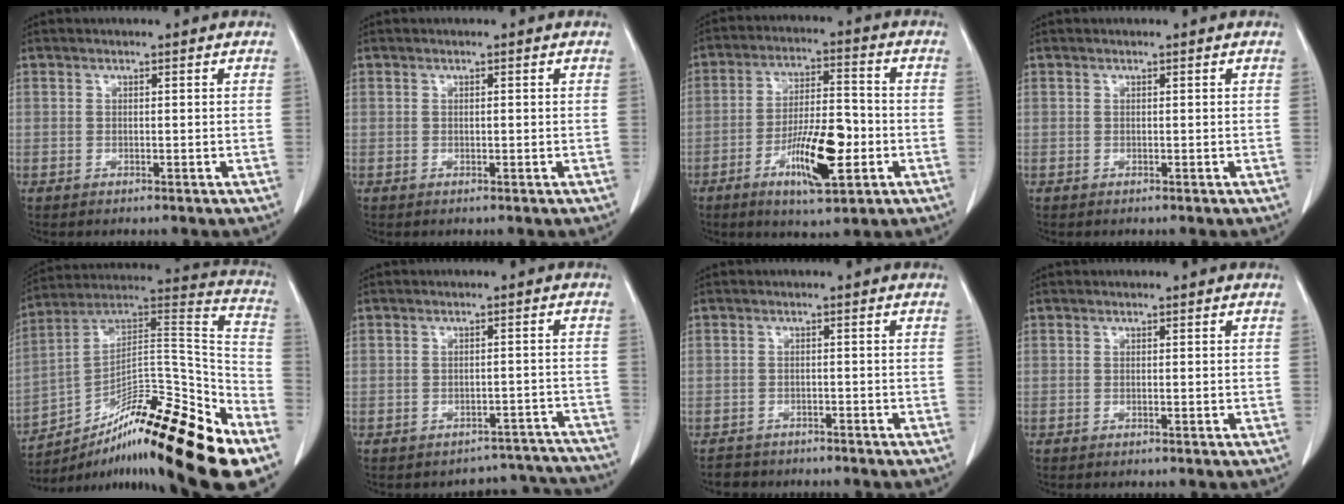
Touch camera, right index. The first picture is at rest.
{"total": 0.0}
{"total": 11.4, "force": [-4.1, 2.8, 10.3], "torque": [-0.188, -0.002, -0.067]}
{"total": 0.0}
{"total": 25.6, "force": [-16.1, 3.4, 19.7], "torque": [-0.234, 0.032, -0.261]}
{"total": 8.8, "force": [-8.2, 3.0, -1.5], "torque": [0.041, 0.053, -0.083]}
{"total": 3.9, "force": [-3.3, 2.0, -0.8], "torque": [0.012, 0.005, -0.058]}
{"total": 0.0}